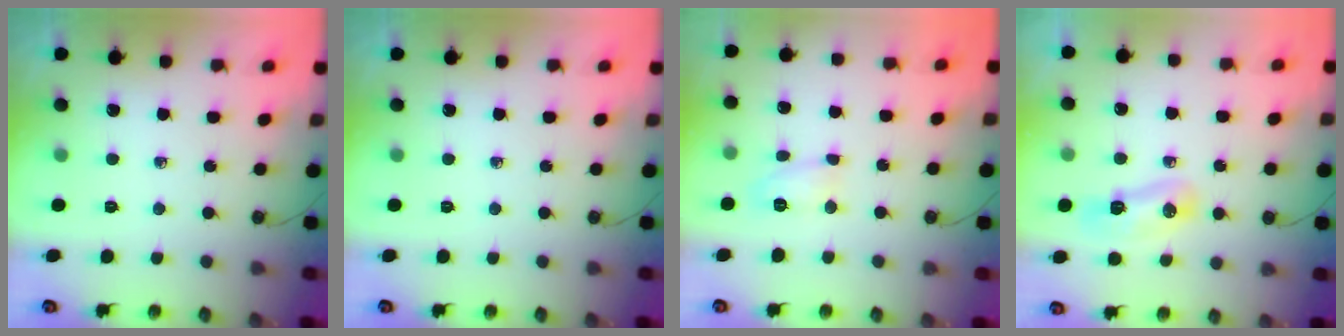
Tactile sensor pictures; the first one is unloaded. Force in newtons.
{"total": 0.0}
{"total": 5.7, "press": 5.6, "slide": 0.7}
{"total": 18.7, "press": 10.2, "slide": 15.7}